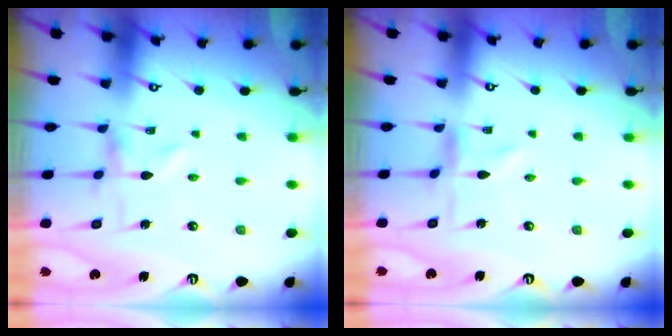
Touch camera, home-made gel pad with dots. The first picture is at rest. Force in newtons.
{"total": 0.0}